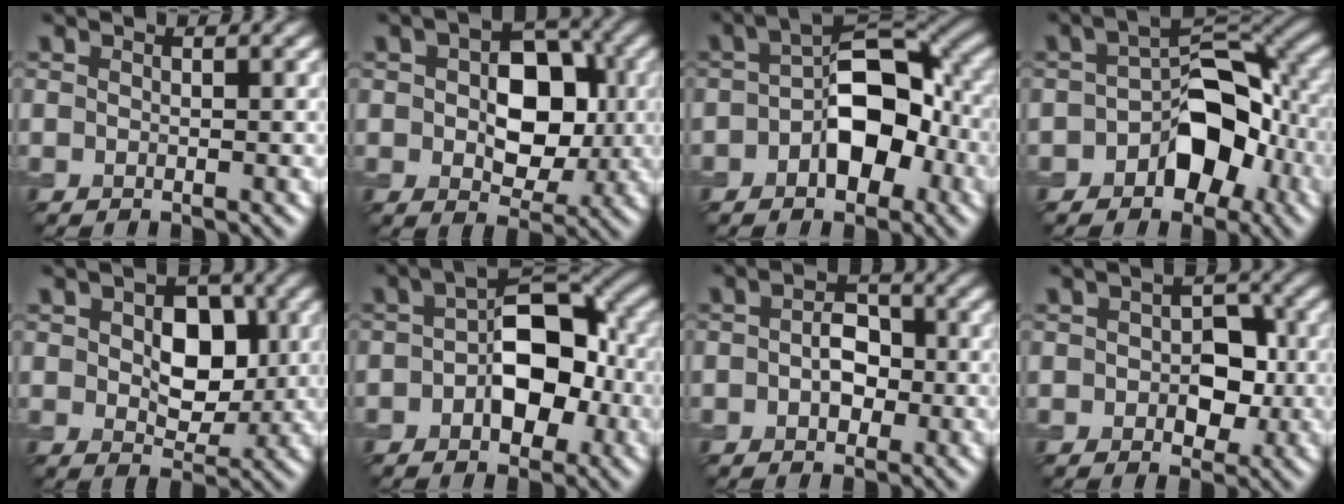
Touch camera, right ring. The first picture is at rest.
{"total": 7.4, "force": [0.5, 4.9, 5.6], "torque": [-0.081, 0.005, 0.010]}
{"total": 7.2, "force": [-1.4, 4.0, 5.8], "torque": [-0.084, 0.019, -0.027]}
{"total": 7.0, "force": [-2.3, 4.3, 5.0], "torque": [-0.058, 0.019, -0.046]}
{"total": 5.7, "force": [0.9, 3.7, 4.3], "torque": [-0.071, 0.000, 0.020]}
{"total": 7.3, "force": [-0.7, 4.1, 6.0], "torque": [-0.089, 0.015, -0.016]}
{"total": 2.8, "force": [0.0, 1.9, 2.0], "torque": [-0.036, 0.006, -0.003]}
{"total": 4.2, "force": [0.1, 2.8, 3.2], "torque": [-0.041, 0.001, 0.003]}